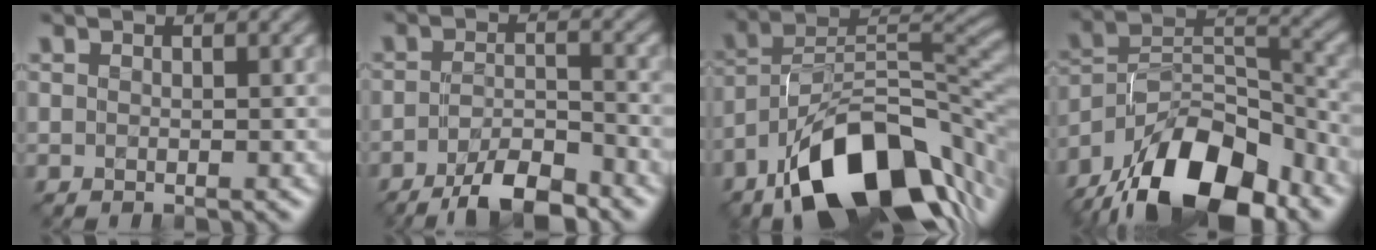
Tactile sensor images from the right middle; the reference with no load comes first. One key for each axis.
{"total": 5.9, "fx": -4.3, "fy": 1.4, "fz": 3.7, "tx": -0.066, "ty": -0.003, "tz": -0.075}
{"total": 14.3, "fx": -7.9, "fy": 6.7, "fz": 9.8, "tx": -0.154, "ty": 0.003, "tz": -0.146}
{"total": 13.5, "fx": -9.7, "fy": 5.8, "fz": 7.3, "tx": -0.132, "ty": 0.015, "tz": -0.183}